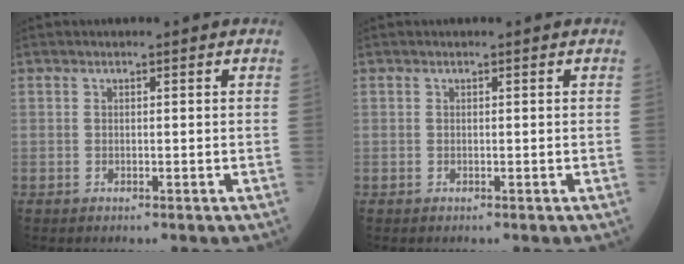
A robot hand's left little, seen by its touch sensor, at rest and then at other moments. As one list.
[{"total": 0.0}]